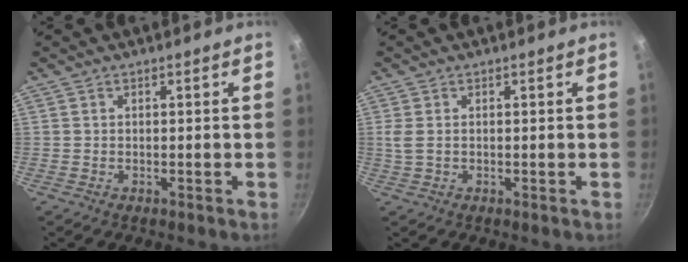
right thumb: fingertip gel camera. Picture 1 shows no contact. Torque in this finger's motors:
{"motor_torque": [0.70, 0.70, 0.32, -0.52, 0.01]}